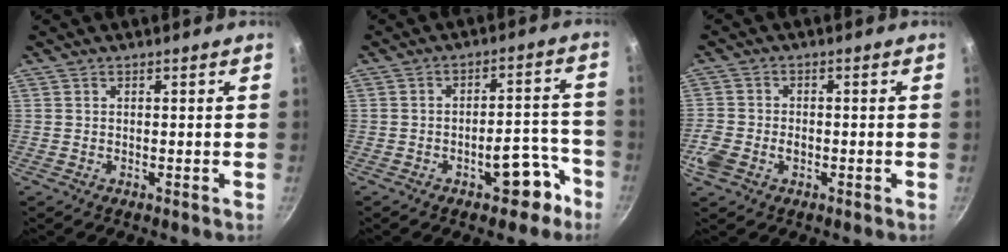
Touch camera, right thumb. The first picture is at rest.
{"total": 8.6, "force": [-4.8, 4.1, 5.8], "torque": [-0.035, 0.058, -0.050]}
{"total": 6.0, "force": [-2.3, 4.2, 3.6], "torque": [-0.075, 0.013, -0.048]}